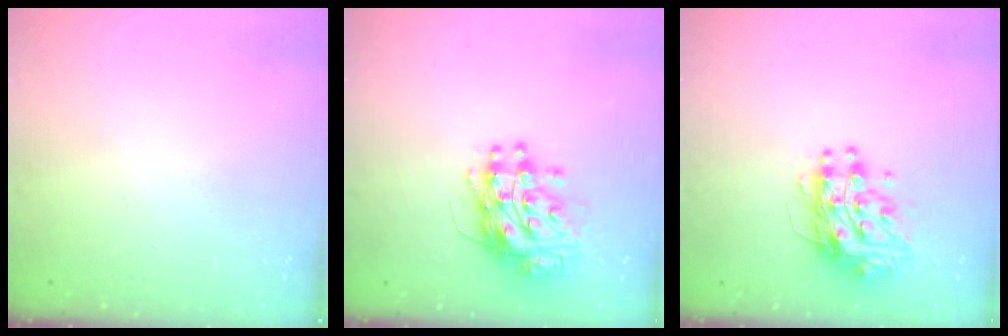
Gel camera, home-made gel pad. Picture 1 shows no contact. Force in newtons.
{"total": 11.5, "press": 11.4, "slide": 1.3}
{"total": 10.2, "press": 10.2, "slide": 0.8}